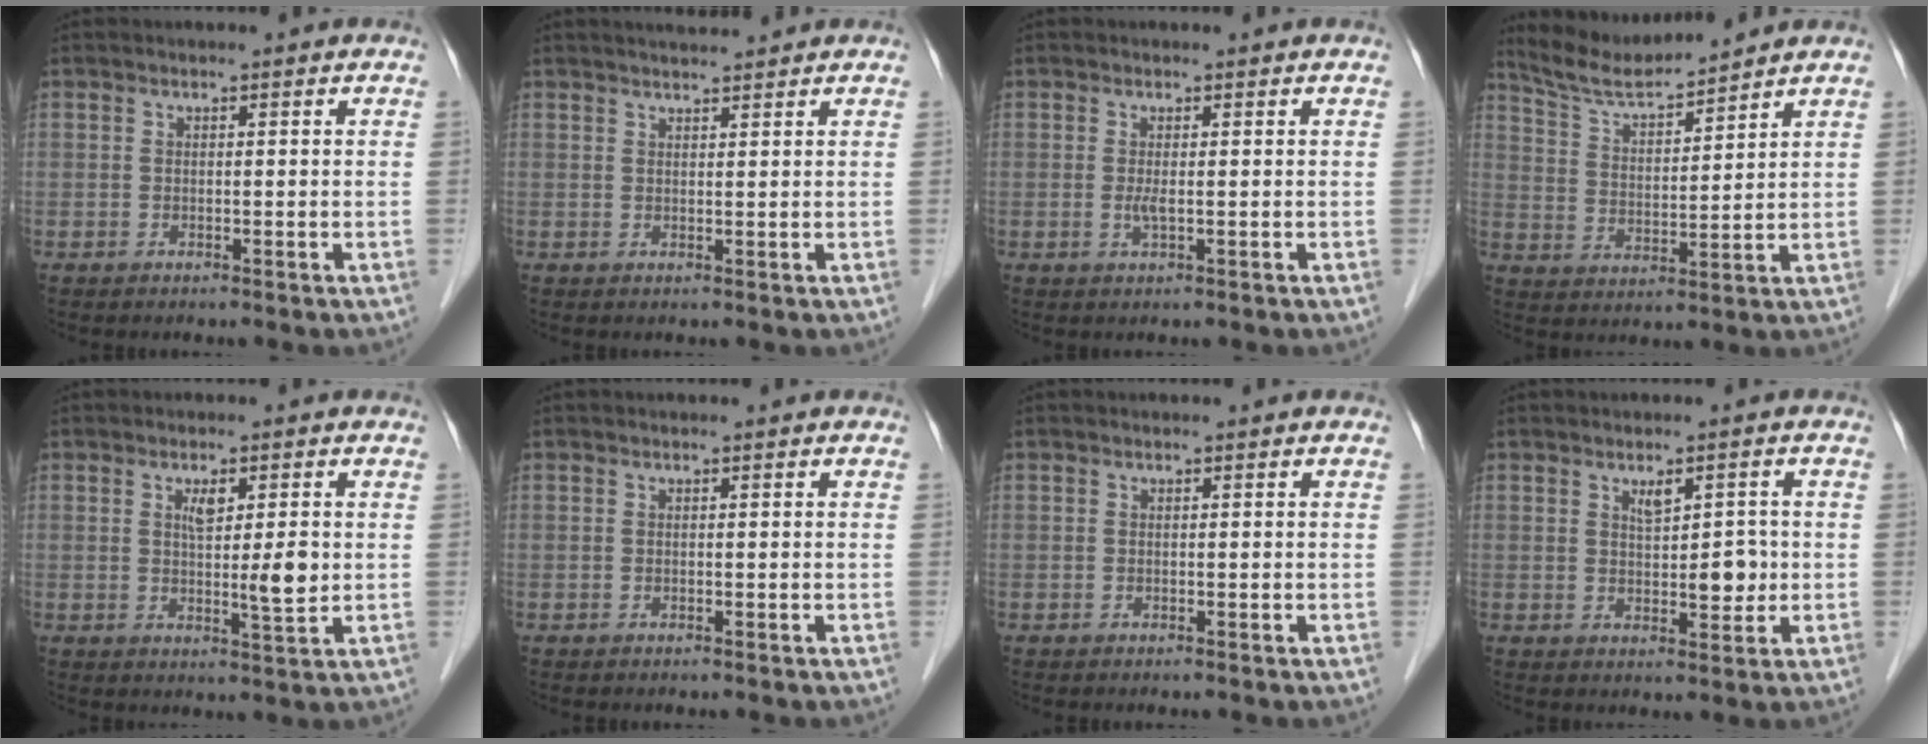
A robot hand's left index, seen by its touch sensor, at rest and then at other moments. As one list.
[{"total": 3.0, "force": [2.8, 0.1, 0.9], "torque": [-0.015, 0.015, 0.046]}, {"total": 1.3, "force": [-0.1, 0.1, 1.3], "torque": [-0.031, -0.003, -0.001]}, {"total": 8.2, "force": [8.0, -0.1, 1.8], "torque": [-0.051, 0.009, 0.161]}, {"total": 5.4, "force": [0.7, 1.0, 5.3], "torque": [-0.082, -0.004, 0.011]}, {"total": 0.0}, {"total": 0.0}, {"total": 4.3, "force": [0.6, 2.0, 3.8], "torque": [-0.057, 0.001, 0.016]}]